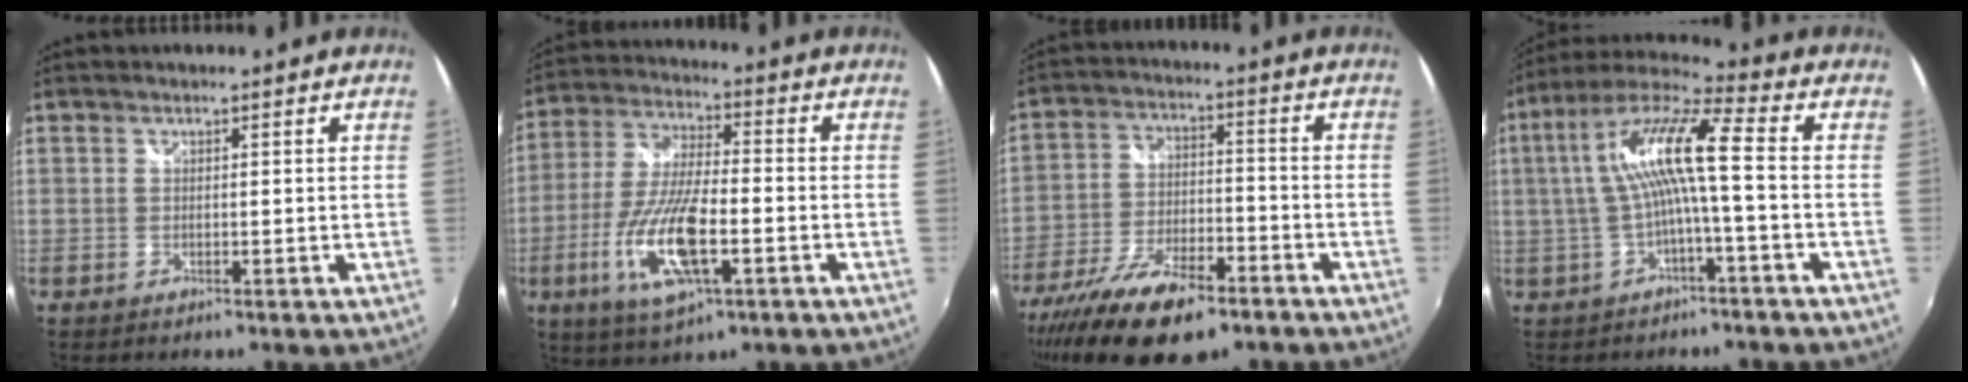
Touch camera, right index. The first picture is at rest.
{"total": 15.1, "force": [-5.2, 4.6, 13.4], "torque": [-0.286, -0.017, -0.097]}
{"total": 18.0, "force": [-12.1, 7.4, 11.2], "torque": [-0.234, -0.038, -0.208]}
{"total": 12.1, "force": [-0.7, 1.1, 12.0], "torque": [-0.237, 0.020, -0.010]}